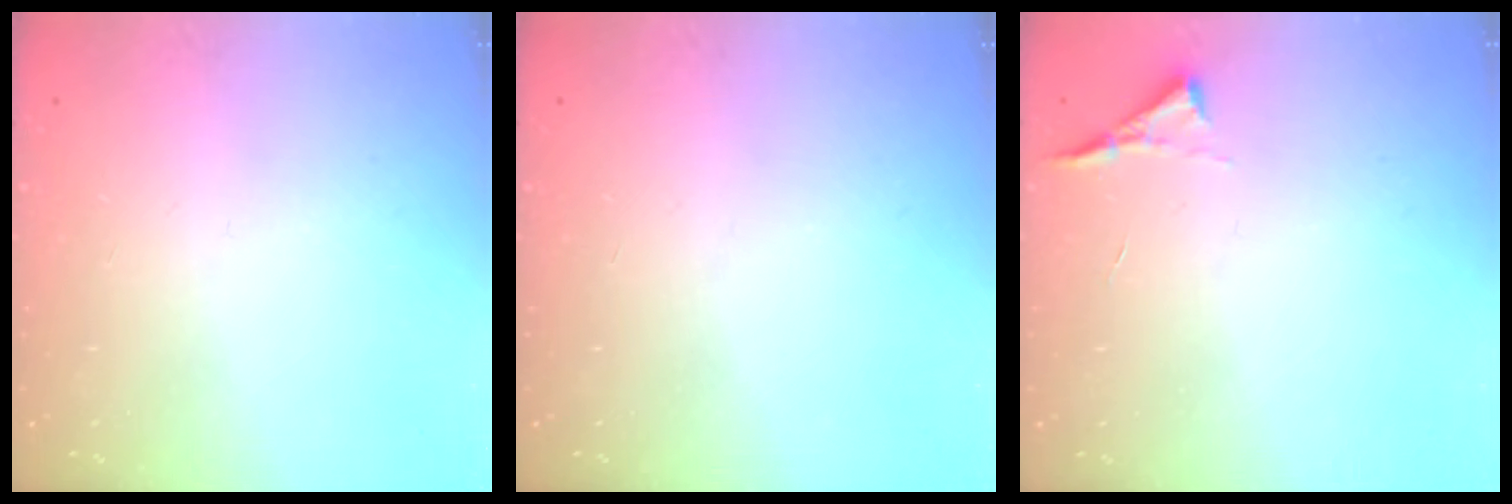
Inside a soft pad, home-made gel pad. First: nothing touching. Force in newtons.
{"total": 0.0}
{"total": 3.6, "press": 3.6, "slide": 0.5}